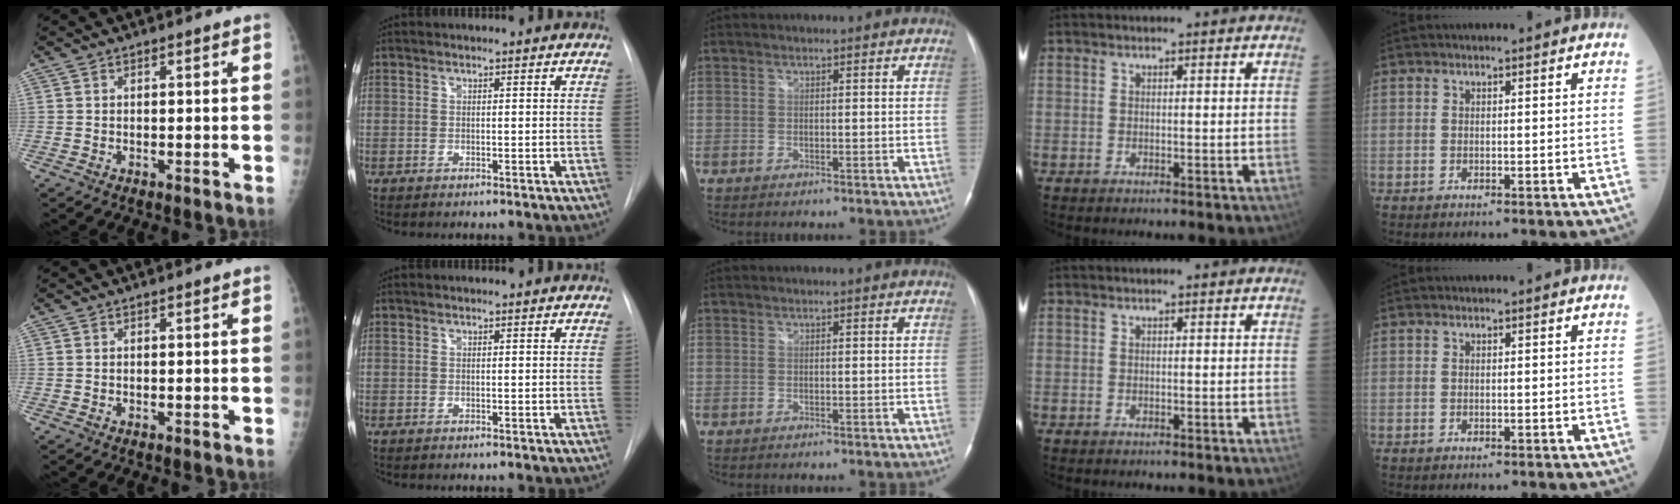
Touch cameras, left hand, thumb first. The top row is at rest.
{}